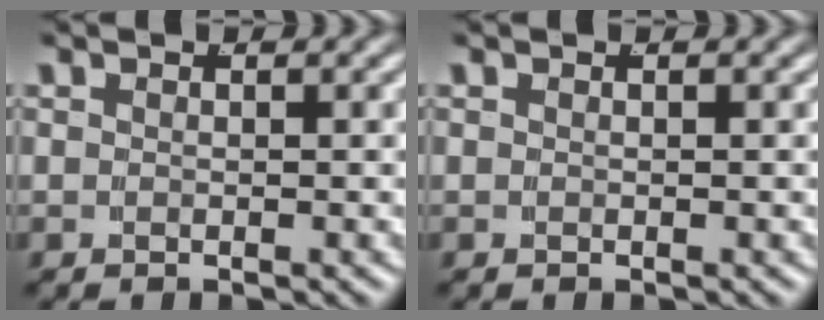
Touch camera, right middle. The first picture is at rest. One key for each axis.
{"total": 0.0}